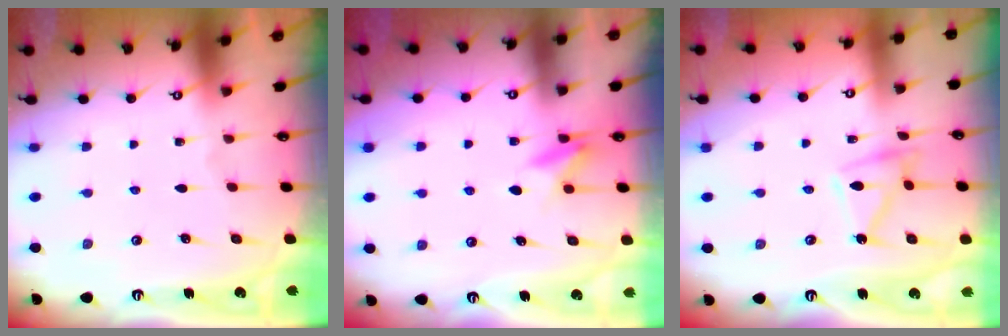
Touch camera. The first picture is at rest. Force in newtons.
{"total": 8.2, "press": 8.0, "slide": 1.9}
{"total": 10.5, "press": 10.5, "slide": 0.3}